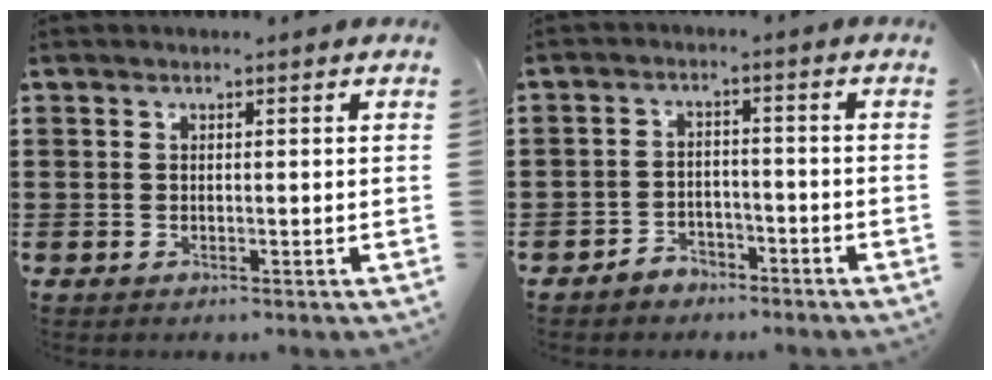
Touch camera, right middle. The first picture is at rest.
{"total": 3.0, "force": [-2.8, 1.1, 0.0], "torque": [-0.010, 0.002, -0.058]}